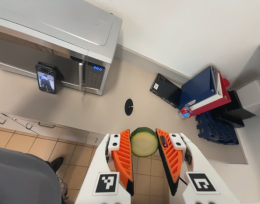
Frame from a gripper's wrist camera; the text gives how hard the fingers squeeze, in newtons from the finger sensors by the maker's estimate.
{"total": 9.2, "left": 9.3, "right": 9.0}